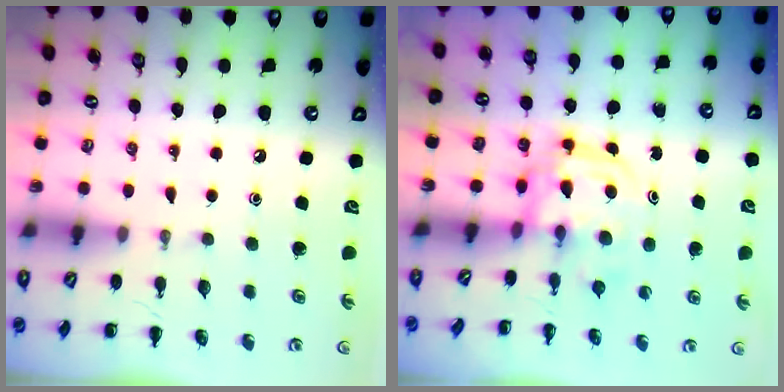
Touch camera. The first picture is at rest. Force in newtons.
{"total": 3.1, "press": 3.1, "slide": 0.4}